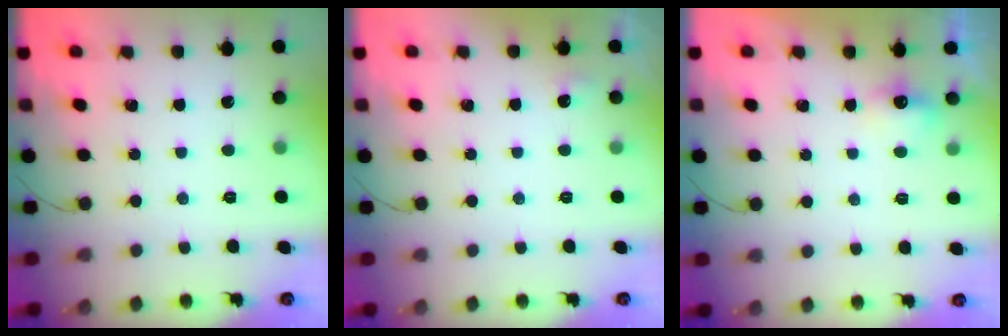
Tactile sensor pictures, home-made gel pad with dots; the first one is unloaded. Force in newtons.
{"total": 11.5, "press": 3.2, "slide": 11.1}
{"total": 6.4, "press": 5.8, "slide": 2.6}